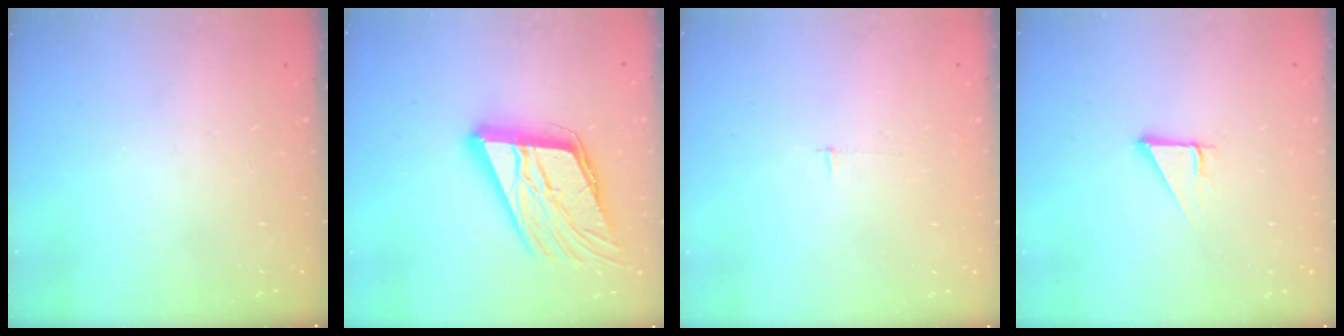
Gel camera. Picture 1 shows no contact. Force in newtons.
{"total": 19.2, "press": 19.0, "slide": 2.8}
{"total": 2.5, "press": 2.5, "slide": 0.2}
{"total": 3.0, "press": 3.0, "slide": 0.1}